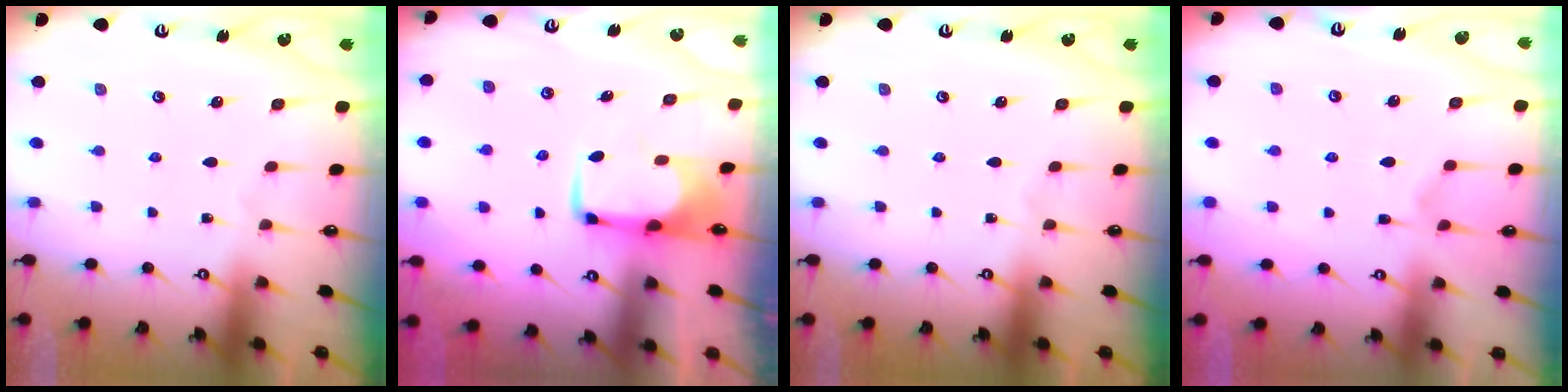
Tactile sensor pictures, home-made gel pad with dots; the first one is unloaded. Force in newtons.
{"total": 1.5, "press": 1.4, "slide": 0.4}
{"total": 0.0}
{"total": 1.6, "press": 0.9, "slide": 1.4}